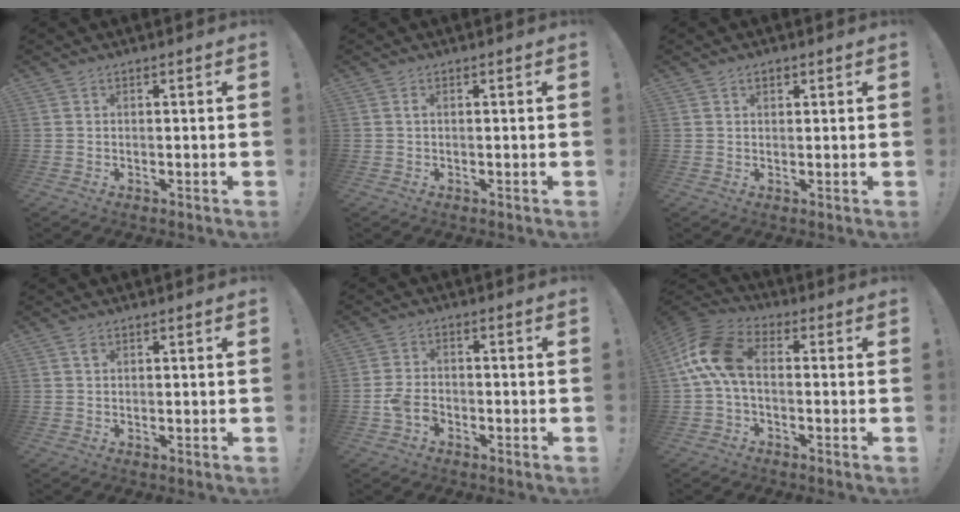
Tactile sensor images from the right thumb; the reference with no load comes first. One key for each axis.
{"total": 0.5, "fx": 0.0, "fy": 0.0, "fz": 0.5, "tx": -0.015, "ty": 0.002, "tz": 0.000}
{"total": 1.3, "fx": 0.7, "fy": 0.8, "fz": 0.7, "tx": -0.014, "ty": 0.002, "tz": 0.014}
{"total": 1.1, "fx": 0.5, "fy": 0.7, "fz": 0.6, "tx": -0.010, "ty": -0.001, "tz": 0.009}
{"total": 5.3, "fx": -3.0, "fy": 3.3, "fz": 3.0, "tx": -0.068, "ty": 0.015, "tz": -0.054}
{"total": 12.1, "fx": 0.8, "fy": 6.8, "fz": 10.0, "tx": -0.211, "ty": 0.011, "tz": 0.020}